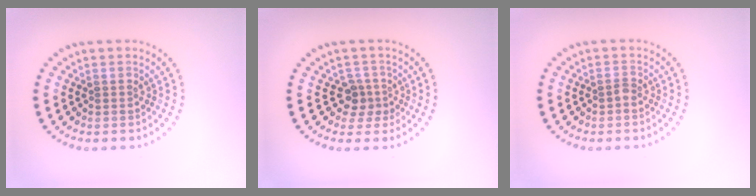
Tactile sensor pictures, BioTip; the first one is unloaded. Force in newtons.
{"total": 2.3, "press": 1.8, "slide": 1.4}
{"total": 0.7, "press": 0.5, "slide": 0.4}